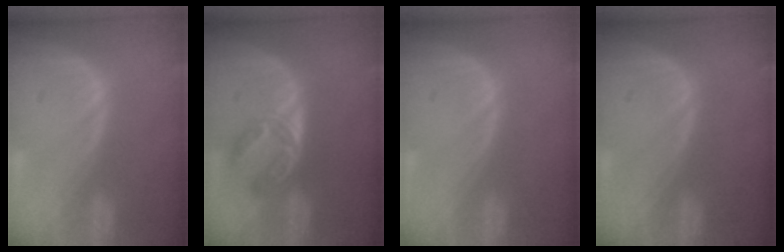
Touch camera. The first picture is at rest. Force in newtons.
{"total": 5.7, "press": 4.7, "slide": 3.2}
{"total": 0.0}
{"total": 0.0}